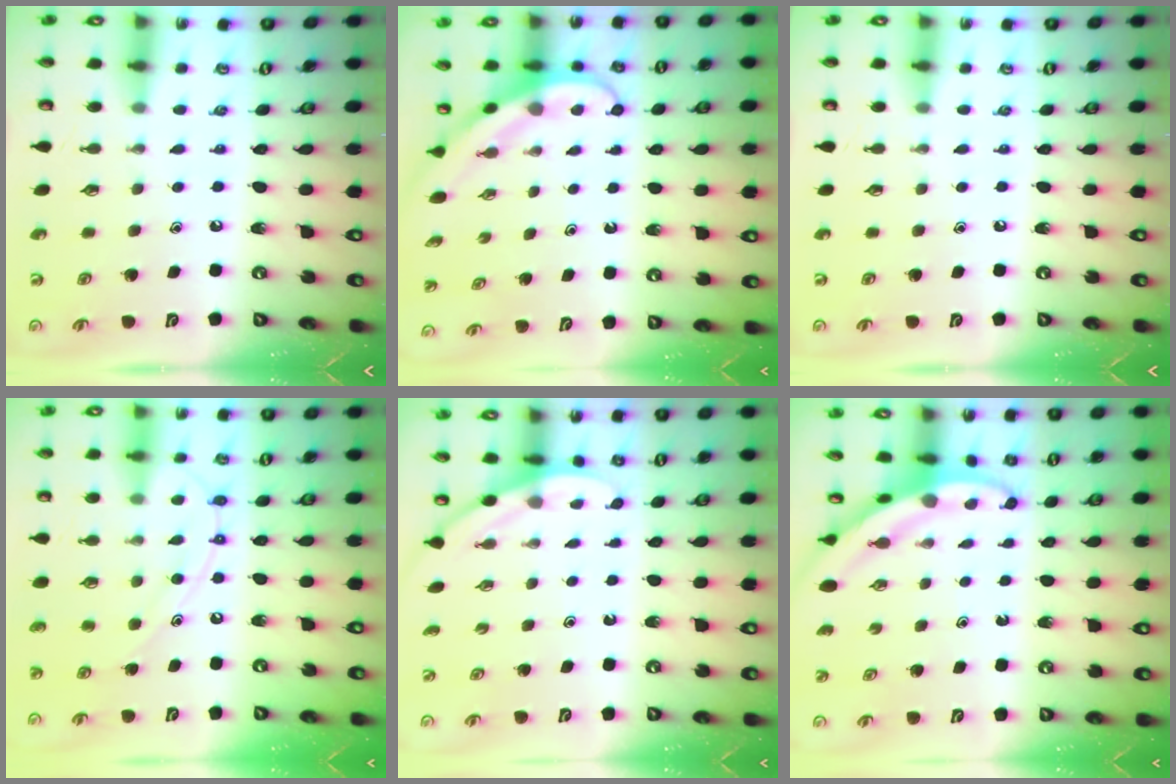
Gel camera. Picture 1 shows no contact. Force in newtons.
{"total": 3.8, "press": 3.8, "slide": 0.3}
{"total": 0.0}
{"total": 10.7, "press": 10.7, "slide": 0.9}
{"total": 2.8, "press": 2.8, "slide": 0.1}
{"total": 3.4, "press": 3.4, "slide": 0.2}